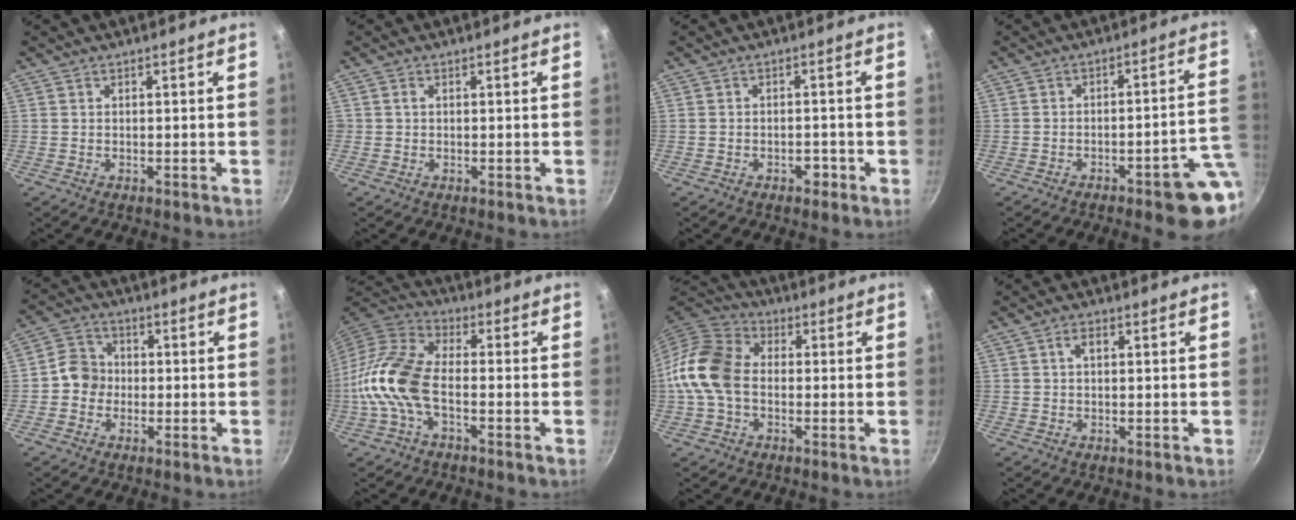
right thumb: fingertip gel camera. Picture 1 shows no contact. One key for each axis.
{"total": 0.9, "fx": 0.2, "fy": 0.7, "fz": 0.5, "tx": -0.007, "ty": 0.002, "tz": 0.002}
{"total": 2.4, "fx": -1.3, "fy": 1.4, "fz": 1.4, "tx": -0.010, "ty": 0.016, "tz": -0.014}
{"total": 10.6, "fx": -4.0, "fy": 2.7, "fz": 9.4, "tx": -0.089, "ty": 0.039, "tz": -0.046}
{"total": 6.3, "fx": -0.8, "fy": 5.7, "fz": 2.5, "tx": -0.009, "ty": 0.018, "tz": -0.033}
{"total": 13.3, "fx": -3.2, "fy": 6.9, "fz": 10.9, "tx": -0.213, "ty": 0.037, "tz": -0.079}
{"total": 12.5, "fx": -1.0, "fy": 9.2, "fz": 8.5, "tx": -0.140, "ty": 0.029, "tz": -0.040}
{"total": 2.2, "fx": 0.5, "fy": 1.3, "fz": 1.7, "tx": -0.029, "ty": 0.005, "tz": 0.009}